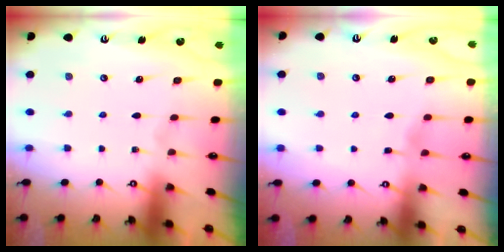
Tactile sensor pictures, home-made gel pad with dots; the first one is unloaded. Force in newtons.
{"total": 2.8, "press": 2.8, "slide": 0.3}